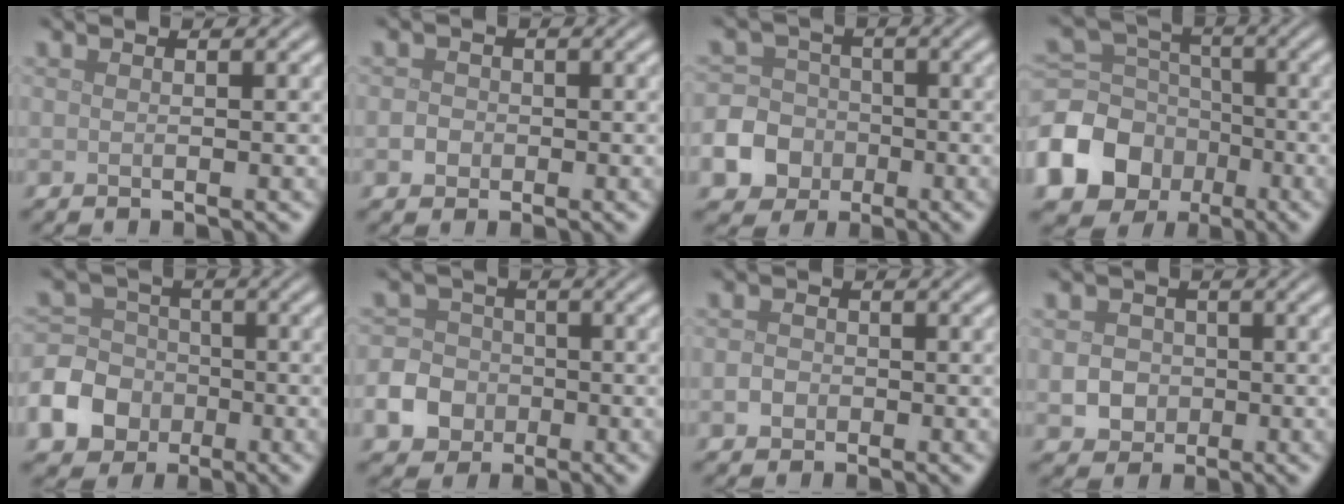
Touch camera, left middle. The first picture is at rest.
{"total": 1.4, "force": [-0.3, 1.3, 0.4], "torque": [0.003, -0.001, -0.009]}
{"total": 9.9, "force": [-3.9, 8.8, 2.3], "torque": [-0.056, -0.028, -0.095]}
{"total": 12.1, "force": [-5.1, 10.1, 4.2], "torque": [-0.116, -0.025, -0.115]}
{"total": 7.8, "force": [-3.2, 6.6, 2.7], "torque": [-0.052, -0.013, -0.087]}
{"total": 4.9, "force": [-1.9, 4.2, 1.6], "torque": [-0.020, -0.004, -0.054]}
{"total": 1.3, "force": [-0.4, 1.2, 0.5], "torque": [-0.006, 0.000, -0.011]}
{"total": 2.9, "force": [-0.3, 2.7, 1.1], "torque": [-0.005, -0.002, -0.010]}